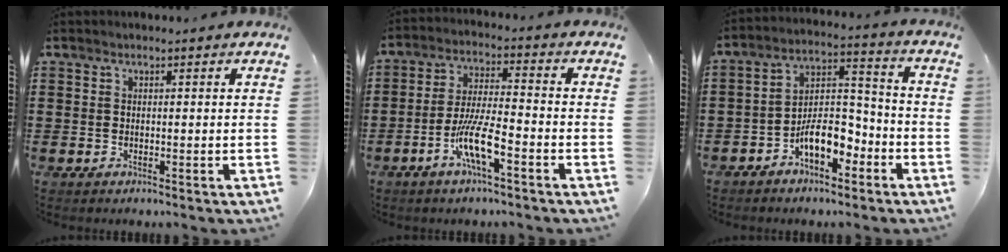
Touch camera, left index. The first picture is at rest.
{"total": 8.1, "force": [-4.1, 1.4, 6.8], "torque": [-0.143, -0.002, -0.081]}
{"total": 8.3, "force": [-5.3, 3.9, 5.1], "torque": [-0.102, 0.017, -0.102]}